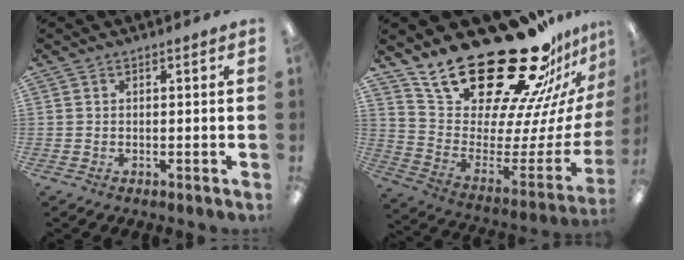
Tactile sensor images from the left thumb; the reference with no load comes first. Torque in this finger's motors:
{"motor_torque": [2.18, 2.19, 1.40, -1.37, 0.06]}